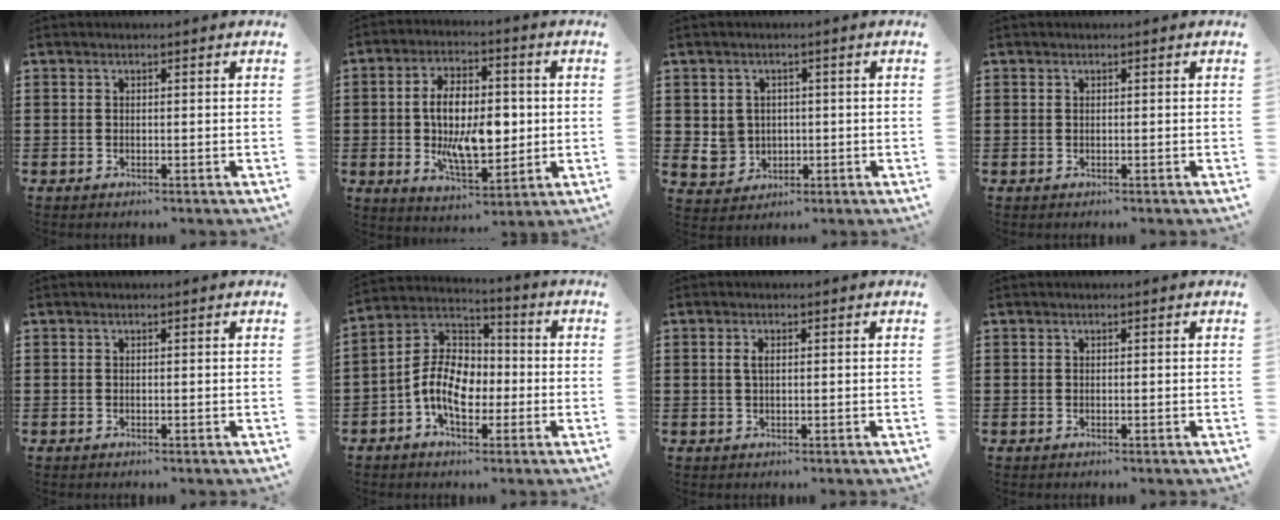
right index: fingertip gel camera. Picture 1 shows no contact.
{"total": 11.2, "force": [-0.2, 5.7, 9.6], "torque": [-0.167, 0.001, -0.008]}
{"total": 3.7, "force": [0.1, 3.6, 0.8], "torque": [-0.031, 0.011, 0.002]}
{"total": 0.0}
{"total": 0.0}
{"total": 10.0, "force": [-2.6, 6.3, 7.3], "torque": [-0.174, 0.005, -0.054]}
{"total": 1.6, "force": [0.3, 0.6, 1.5], "torque": [-0.031, 0.005, 0.003]}
{"total": 0.0}